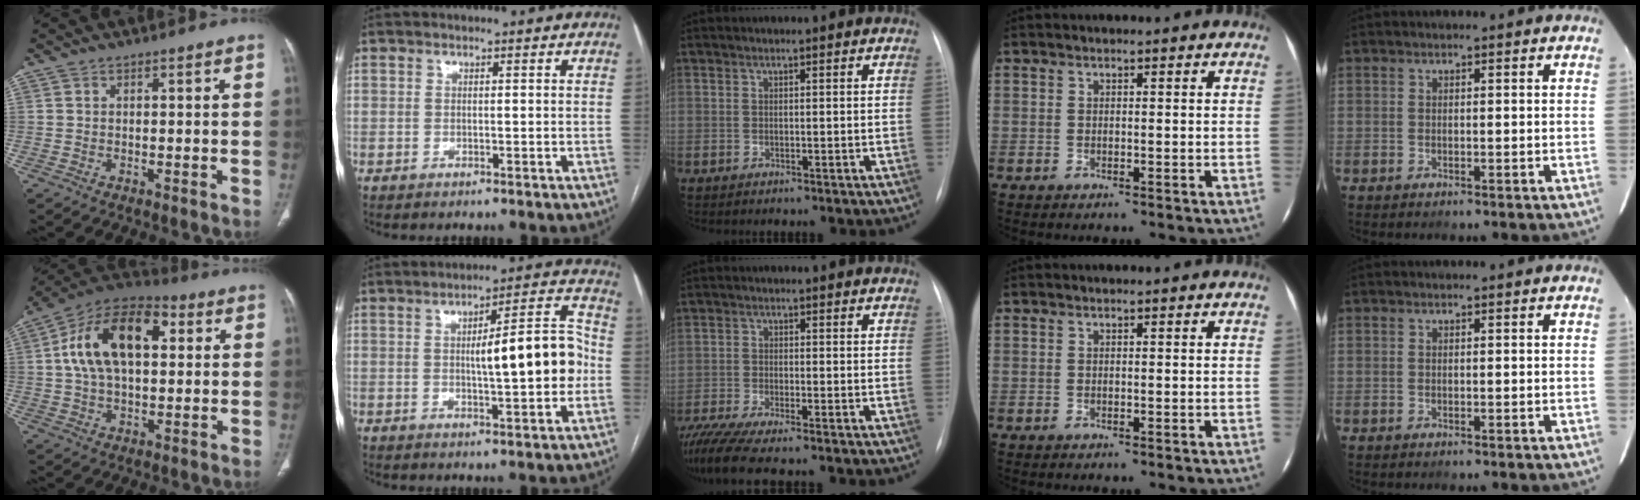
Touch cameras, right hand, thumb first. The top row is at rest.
{"thumb": {"total": 17.9, "force": [3.8, 10.1, 14.3], "torque": [-0.237, 0.026, 0.057]}, "index": {"total": 11.9, "force": [-0.6, 2.3, 11.6], "torque": [-0.161, 0.026, -0.006]}, "middle": {"total": 7.8, "force": [-6.6, -0.3, 4.2], "torque": [-0.077, -0.023, -0.110]}}